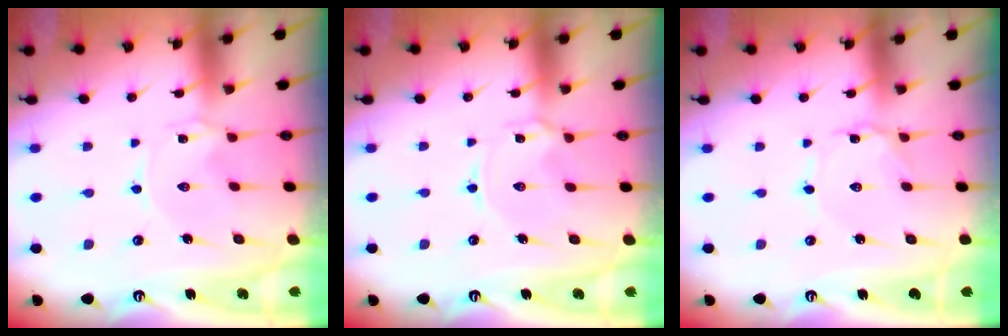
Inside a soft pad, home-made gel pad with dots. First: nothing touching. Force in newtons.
{"total": 2.8, "press": 2.7, "slide": 0.5}
{"total": 1.1, "press": 1.1, "slide": 0.1}